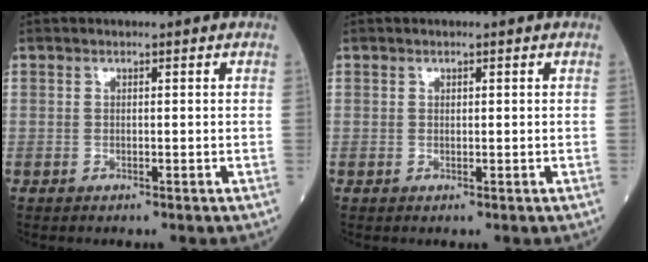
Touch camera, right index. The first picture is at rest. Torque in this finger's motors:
{"motor_torque": [-0.17, -0.05, -0.02, -0.01]}